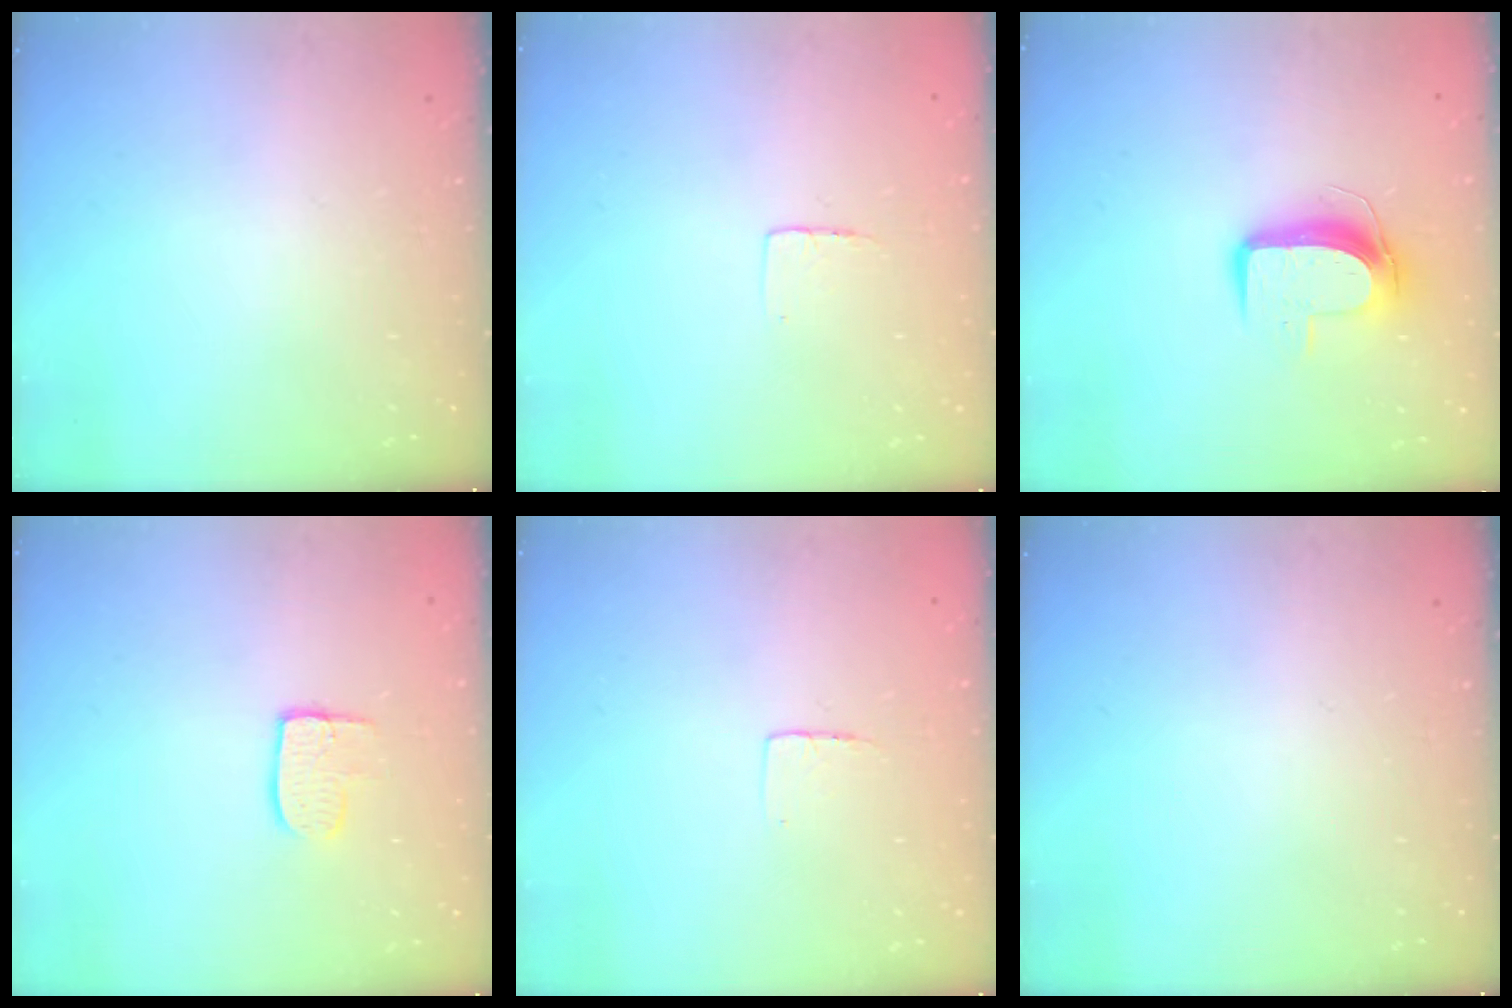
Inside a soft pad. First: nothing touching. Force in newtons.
{"total": 3.5, "press": 3.5, "slide": 0.3}
{"total": 9.8, "press": 9.7, "slide": 1.0}
{"total": 7.0, "press": 7.0, "slide": 0.4}
{"total": 3.5, "press": 3.5, "slide": 0.3}
{"total": 0.0}